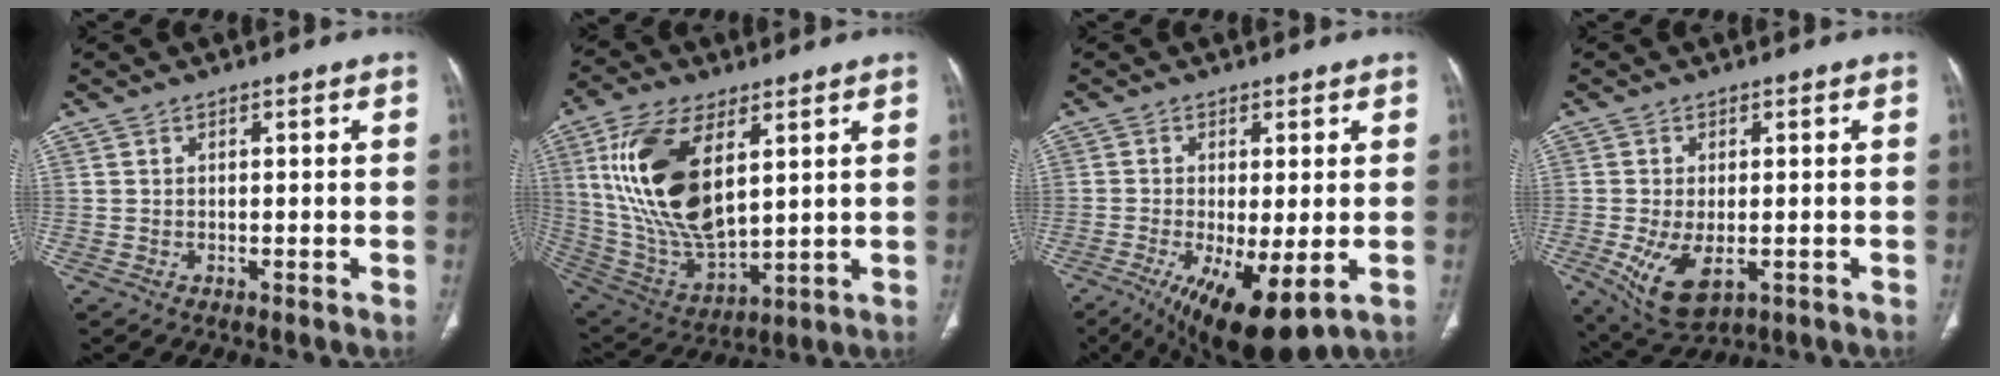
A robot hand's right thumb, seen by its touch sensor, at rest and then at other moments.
{"total": 20.6, "force": [6.3, 9.9, 16.9], "torque": [-0.329, -0.028, 0.129]}
{"total": 12.4, "force": [-4.3, 3.9, 11.0], "torque": [-0.187, -0.025, -0.057]}
{"total": 8.5, "force": [-2.5, 4.5, 6.8], "torque": [-0.133, -0.015, -0.027]}